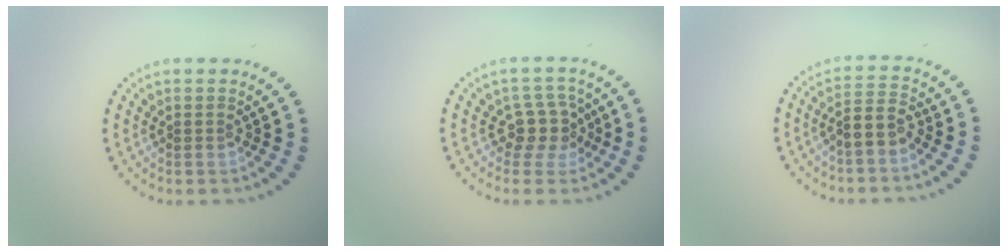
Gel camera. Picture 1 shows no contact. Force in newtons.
{"total": 2.8, "press": 2.3, "slide": 1.6}
{"total": 2.5, "press": 2.2, "slide": 1.1}